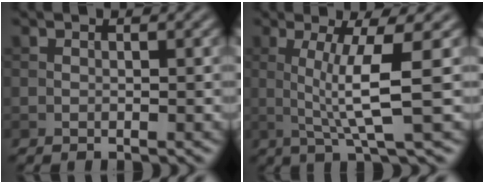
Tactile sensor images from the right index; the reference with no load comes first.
{"total": 5.5, "force": [0.5, 0.7, 5.4], "torque": [-0.098, -0.001, 0.011]}